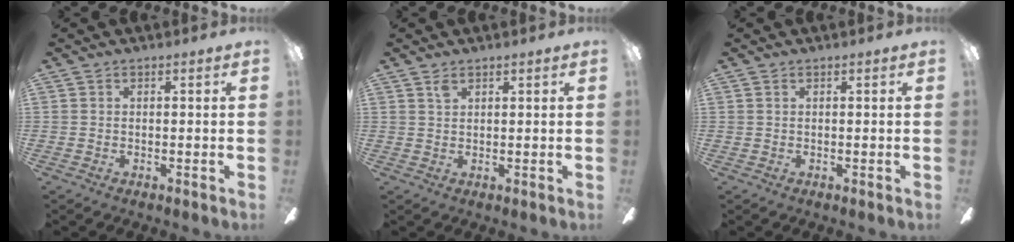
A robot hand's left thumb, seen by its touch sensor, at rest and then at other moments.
{"total": 1.9, "force": [1.4, 0.9, 0.9], "torque": [-0.021, -0.001, 0.027]}
{"total": 0.0}